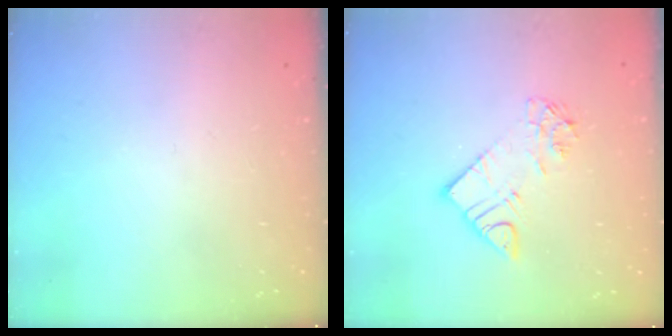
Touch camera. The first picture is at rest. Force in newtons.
{"total": 7.7, "press": 7.6, "slide": 0.8}